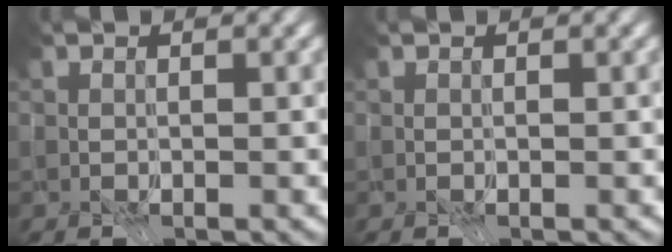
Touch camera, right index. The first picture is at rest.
{"total": 0.0}